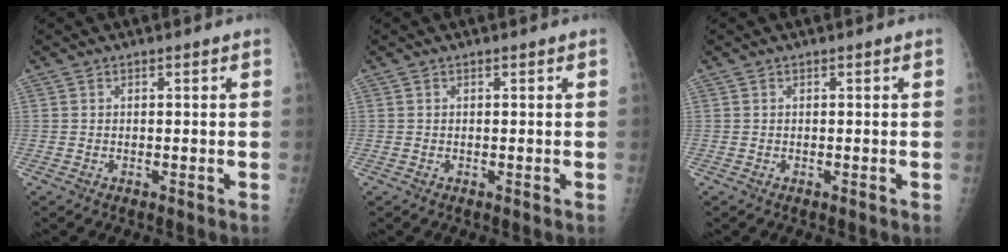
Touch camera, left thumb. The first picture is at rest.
{"total": 0.0}
{"total": 0.0}